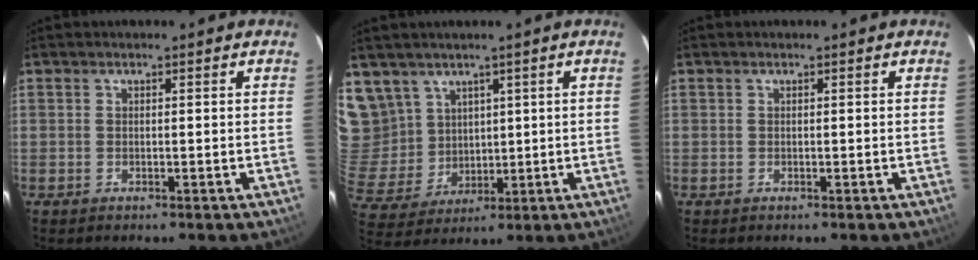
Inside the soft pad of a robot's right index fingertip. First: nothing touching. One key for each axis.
{"total": 10.4, "fx": 6.5, "fy": 7.7, "fz": 2.6, "tx": -0.056, "ty": 0.015, "tz": 0.152}
{"total": 0.0}